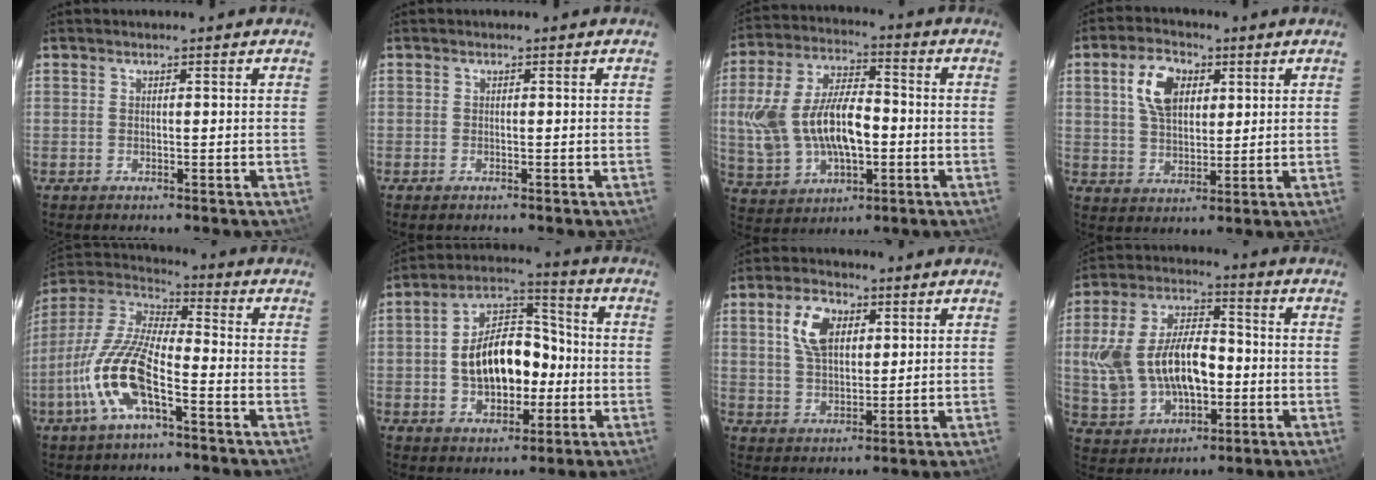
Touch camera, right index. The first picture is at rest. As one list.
[{"total": 0.8, "force": [-0.6, 0.4, 0.4], "torque": [-0.008, -0.004, -0.012]}, {"total": 17.8, "force": [-1.7, 9.7, 14.8], "torque": [-0.319, 0.008, -0.014]}, {"total": 9.2, "force": [3.2, 5.5, 6.6], "torque": [-0.124, 0.021, 0.062]}, {"total": 14.8, "force": [-6.3, 4.5, 12.6], "torque": [-0.271, -0.008, -0.129]}, {"total": 14.4, "force": [-2.1, 9.3, 10.9], "torque": [-0.206, 0.031, -0.024]}, {"total": 8.6, "force": [3.1, 5.0, 6.2], "torque": [-0.118, 0.018, 0.062]}, {"total": 18.4, "force": [-1.7, 11.0, 14.6], "torque": [-0.317, 0.012, -0.013]}]